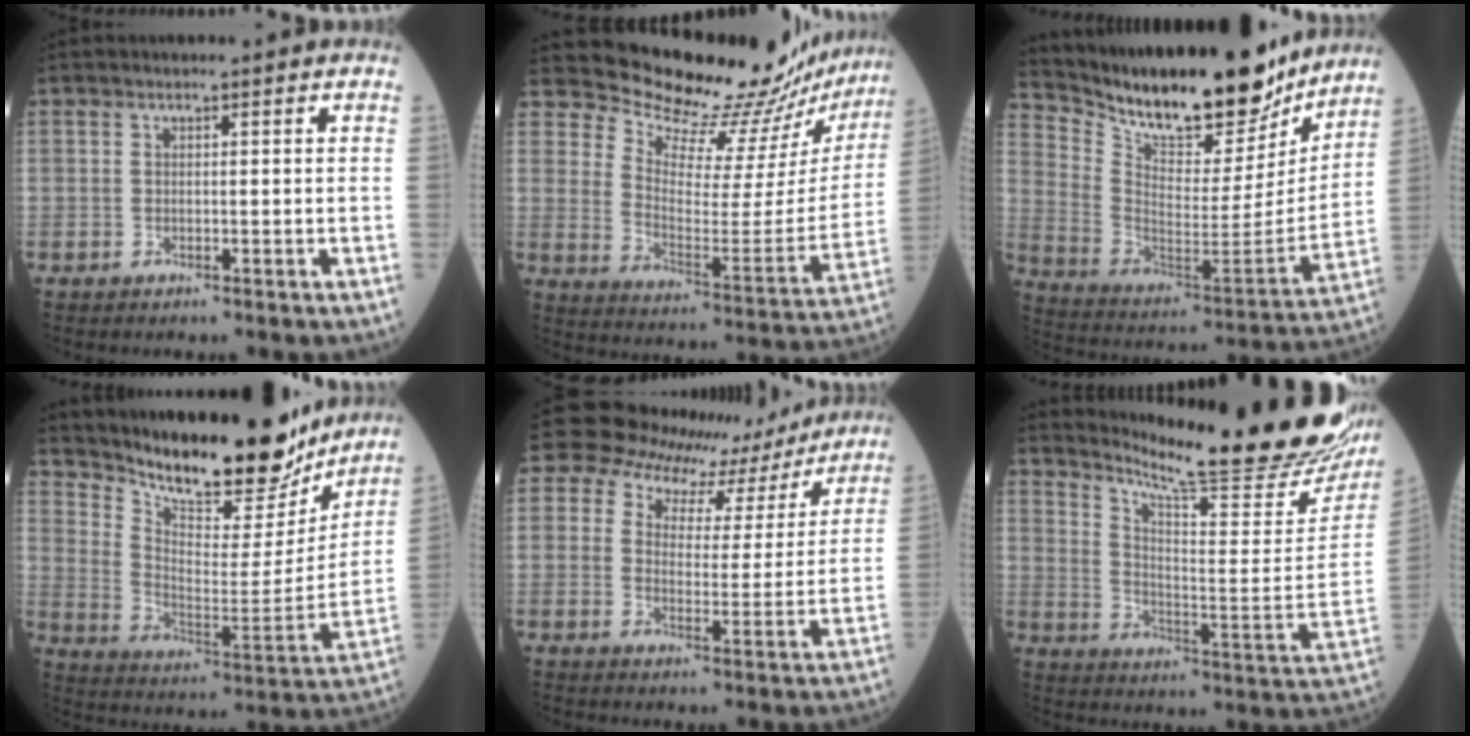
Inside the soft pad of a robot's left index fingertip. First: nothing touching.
{"total": 21.5, "force": [21.0, 2.5, 3.9], "torque": [-0.075, -0.107, 0.271]}
{"total": 24.6, "force": [21.2, 5.8, 10.9], "torque": [-0.197, -0.026, 0.331]}
{"total": 21.8, "force": [19.4, 5.0, 8.5], "torque": [-0.152, -0.033, 0.298]}
{"total": 12.0, "force": [11.0, 4.6, 1.8], "torque": [-0.027, -0.002, 0.133]}
{"total": 25.4, "force": [22.4, 0.9, 12.0], "torque": [-0.194, -0.098, 0.298]}